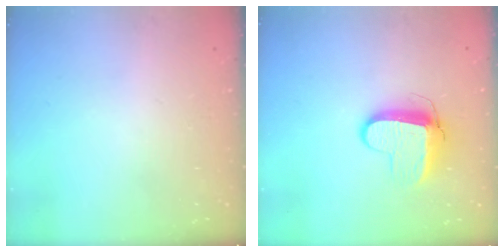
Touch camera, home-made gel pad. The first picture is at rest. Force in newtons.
{"total": 8.9, "press": 8.8, "slide": 1.0}